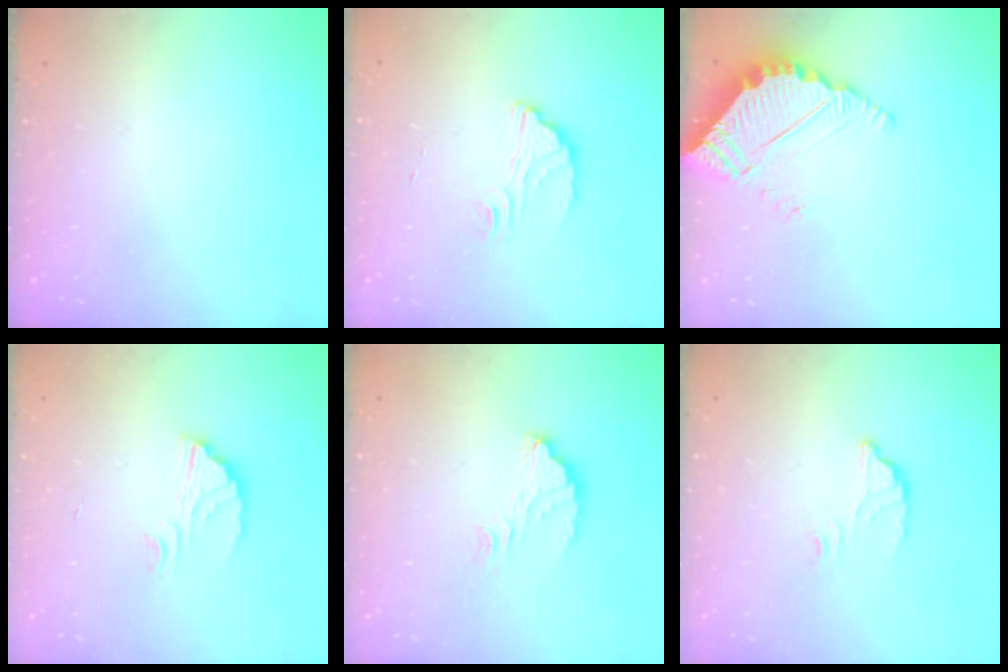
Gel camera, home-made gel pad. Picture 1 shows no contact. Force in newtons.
{"total": 2.9, "press": 2.9, "slide": 0.1}
{"total": 4.3, "press": 4.3, "slide": 0.3}
{"total": 2.7, "press": 2.7, "slide": 0.1}
{"total": 5.0, "press": 5.0, "slide": 0.4}
{"total": 2.7, "press": 2.7, "slide": 0.4}